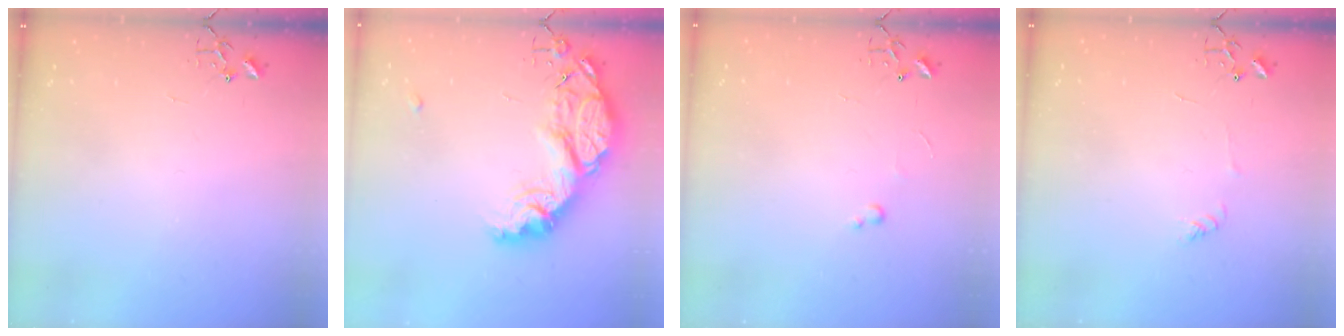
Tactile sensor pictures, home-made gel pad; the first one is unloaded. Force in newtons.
{"total": 20.5, "press": 20.5, "slide": 1.5}
{"total": 2.6, "press": 2.6, "slide": 0.4}
{"total": 3.7, "press": 3.7, "slide": 0.5}